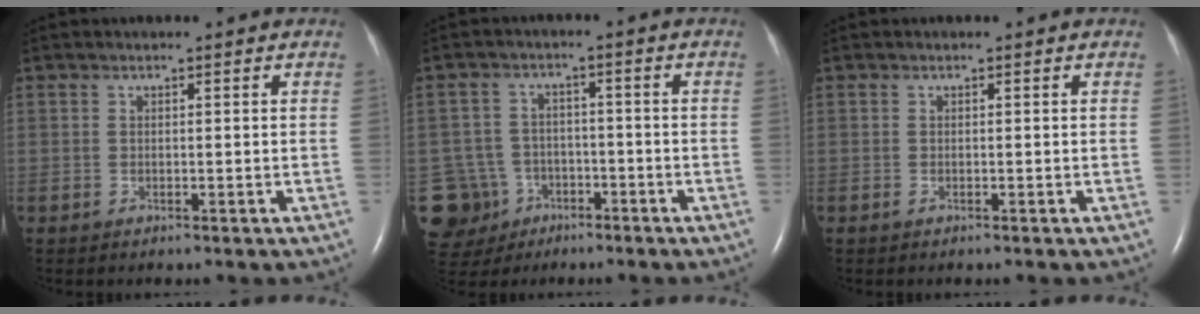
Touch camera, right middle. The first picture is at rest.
{"total": 9.5, "force": [-4.3, 8.4, 1.3], "torque": [-0.048, 0.013, -0.056]}
{"total": 0.0}